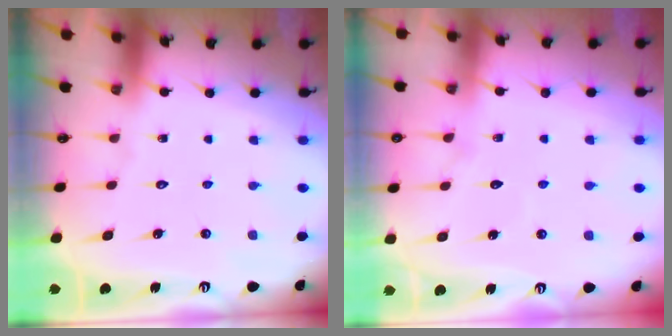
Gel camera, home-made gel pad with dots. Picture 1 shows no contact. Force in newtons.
{"total": 6.4, "press": 6.4, "slide": 0.6}